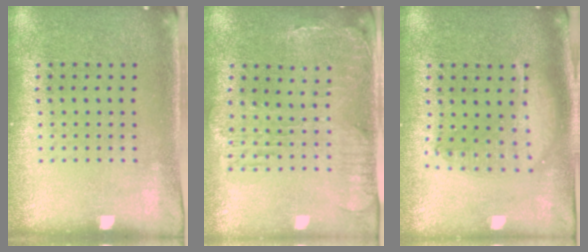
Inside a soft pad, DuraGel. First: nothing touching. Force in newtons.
{"total": 0.9, "press": 0.8, "slide": 0.3}
{"total": 1.8, "press": 1.5, "slide": 0.9}